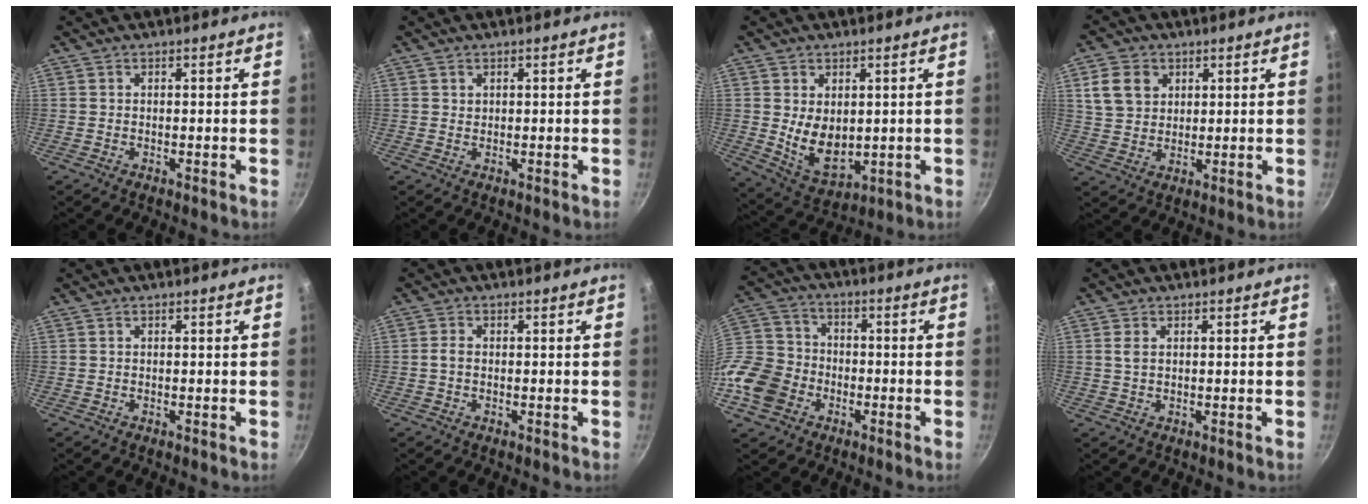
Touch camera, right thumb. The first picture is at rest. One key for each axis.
{"total": 0.7, "fx": 0.4, "fy": 0.5, "fz": 0.1, "tx": -0.002, "ty": 0.000, "tz": 0.007}
{"total": 9.3, "fx": 0.7, "fy": 6.2, "fz": 6.8, "tx": -0.100, "ty": -0.023, "tz": 0.038}
{"total": 8.0, "fx": 3.0, "fy": 6.3, "fz": 4.0, "tx": -0.056, "ty": 0.001, "tz": 0.059}
{"total": 0.0}
{"total": 1.6, "fx": -0.2, "fy": 1.1, "fz": 1.2, "tx": -0.024, "ty": 0.007, "tz": -0.005}
{"total": 14.0, "fx": -5.4, "fy": 11.2, "fz": 6.3, "tx": -0.114, "ty": 0.041, "tz": -0.115}
{"total": 2.1, "fx": 0.6, "fy": 1.3, "fz": 1.5, "tx": -0.030, "ty": -0.001, "tz": 0.013}